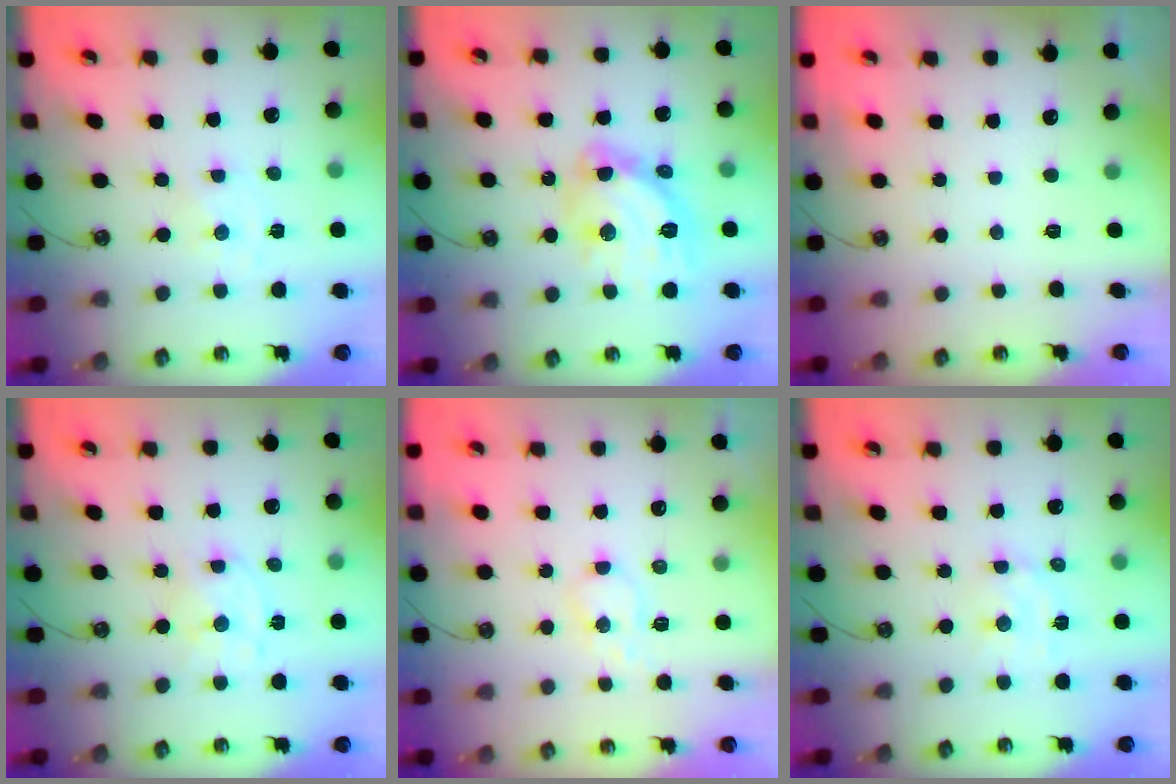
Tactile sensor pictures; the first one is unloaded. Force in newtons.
{"total": 15.6, "press": 15.5, "slide": 1.3}
{"total": 0.0}
{"total": 5.7, "press": 5.7, "slide": 0.4}
{"total": 5.0, "press": 4.9, "slide": 0.4}
{"total": 6.1, "press": 6.1, "slide": 0.3}